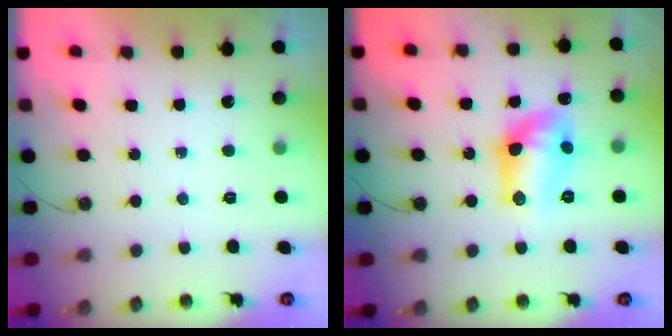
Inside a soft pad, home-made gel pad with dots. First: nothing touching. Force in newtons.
{"total": 13.5, "press": 13.1, "slide": 3.3}